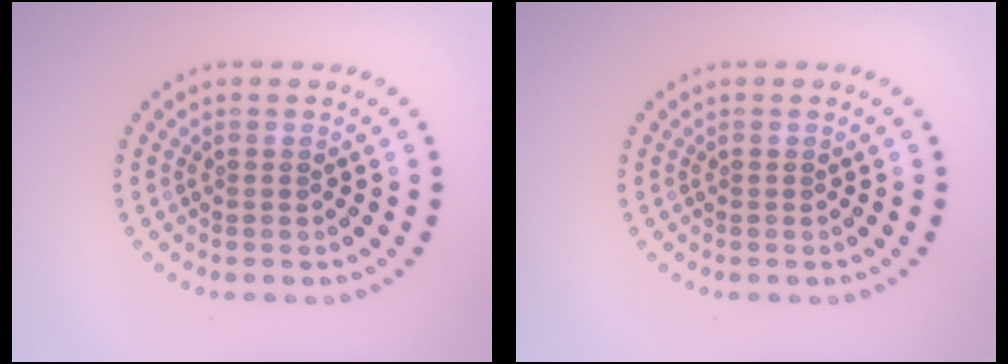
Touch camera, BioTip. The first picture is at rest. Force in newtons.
{"total": 0.0}